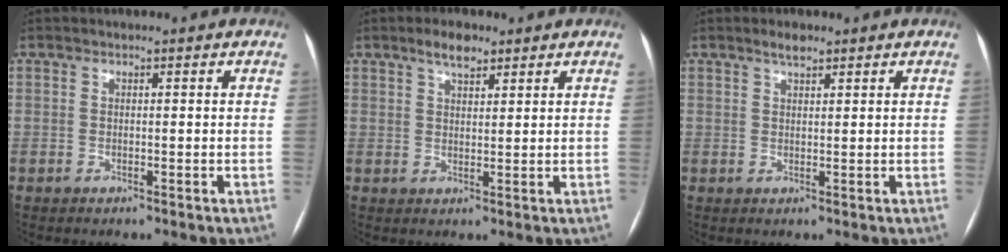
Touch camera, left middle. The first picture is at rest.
{"total": 3.6, "force": [2.6, 1.4, 2.1], "torque": [-0.039, 0.008, 0.044]}
{"total": 1.9, "force": [1.5, 0.6, 1.1], "torque": [-0.022, 0.004, 0.027]}